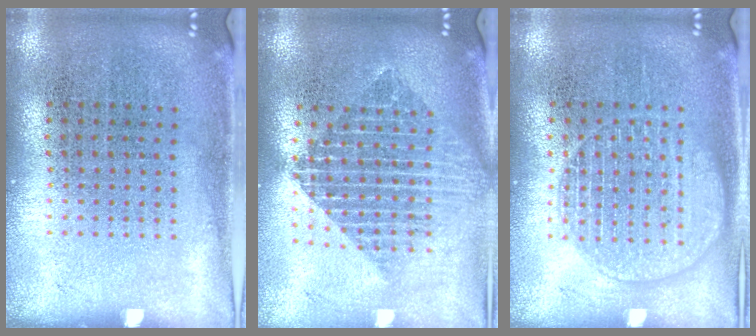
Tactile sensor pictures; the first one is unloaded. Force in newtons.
{"total": 2.0, "press": 1.6, "slide": 1.2}
{"total": 3.0, "press": 2.9, "slide": 0.4}